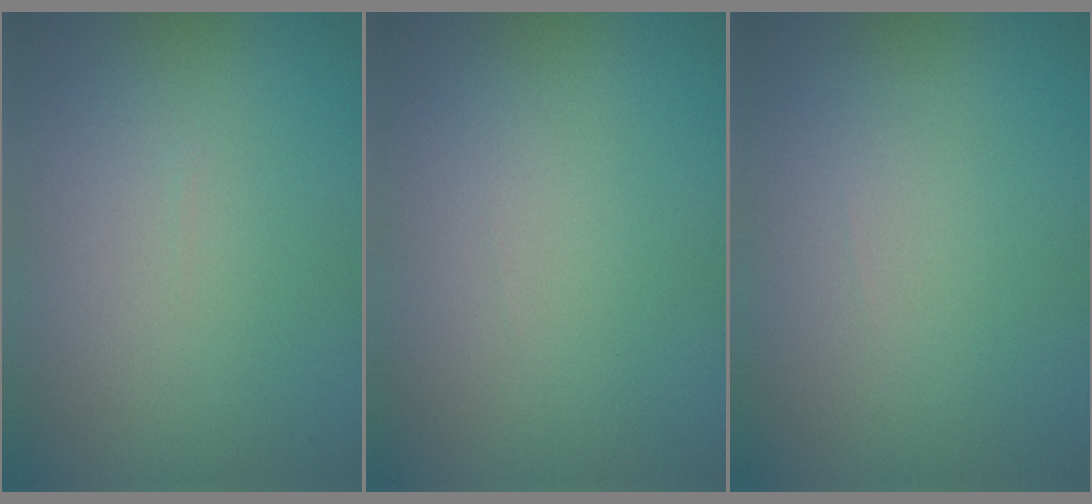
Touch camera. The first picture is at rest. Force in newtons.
{"total": 0.0}
{"total": 0.0}